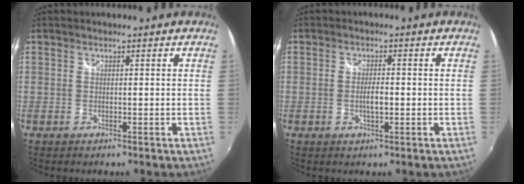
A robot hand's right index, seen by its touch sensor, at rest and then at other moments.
{"total": 2.6, "force": [-0.5, 0.9, 2.4], "torque": [-0.042, -0.002, -0.008]}